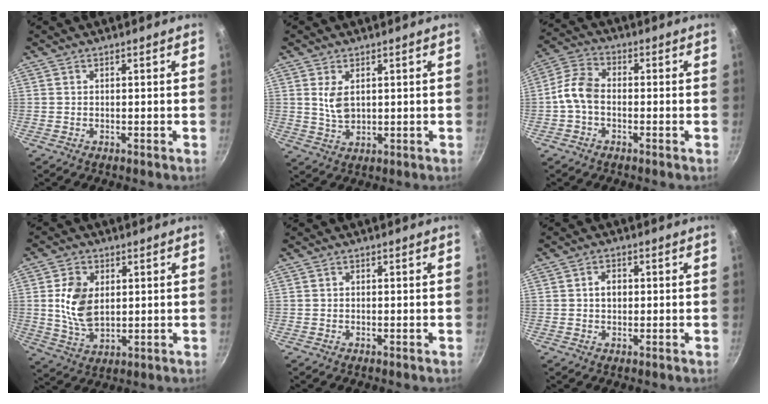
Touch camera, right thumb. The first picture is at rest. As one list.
[{"total": 4.8, "force": [1.3, 2.7, 3.7], "torque": [-0.065, -0.015, 0.030]}, {"total": 6.5, "force": [-1.5, 4.2, 4.7], "torque": [-0.097, 0.032, -0.043]}, {"total": 9.7, "force": [1.5, 6.4, 7.2], "torque": [-0.124, -0.013, 0.032]}, {"total": 0.0}, {"total": 2.9, "force": [0.2, 2.2, 1.9], "torque": [-0.015, 0.007, 0.002]}]